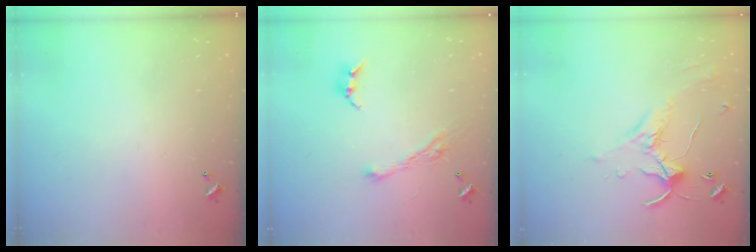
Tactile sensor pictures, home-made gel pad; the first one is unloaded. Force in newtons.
{"total": 5.8, "press": 5.8, "slide": 0.9}
{"total": 1.2, "press": 0.6, "slide": 1.1}